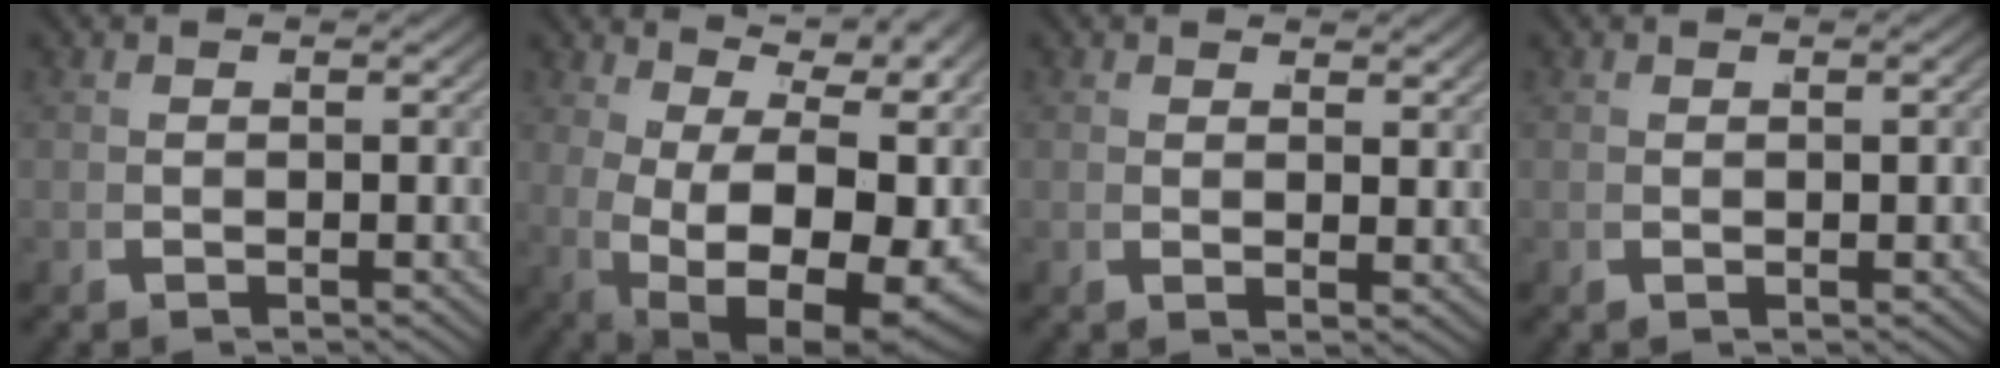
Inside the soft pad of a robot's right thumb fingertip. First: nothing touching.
{"total": 15.7, "force": [1.1, 9.5, 12.4], "torque": [-0.216, -0.057, 0.058]}
{"total": 1.6, "force": [1.3, 0.3, 0.8], "torque": [-0.006, -0.001, 0.021]}
{"total": 0.6, "force": [0.2, 0.2, 0.6], "torque": [-0.010, 0.004, 0.002]}